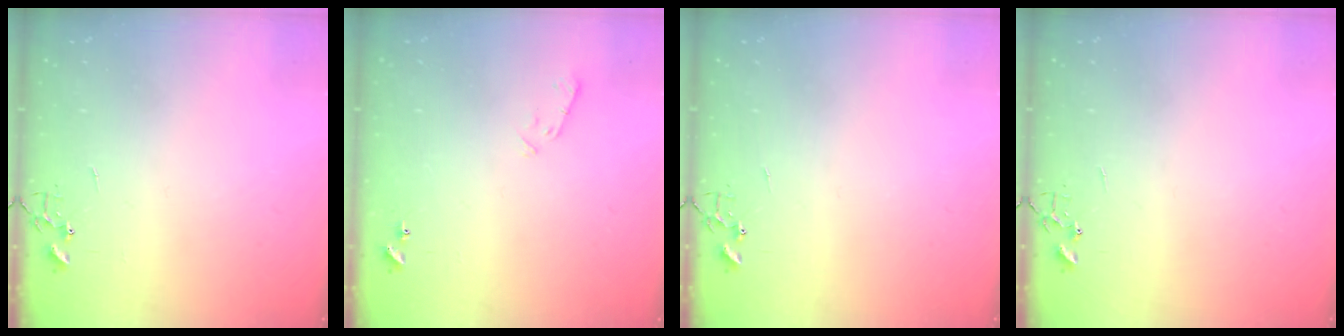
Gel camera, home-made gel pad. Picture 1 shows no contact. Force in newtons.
{"total": 4.5, "press": 4.5, "slide": 0.4}
{"total": 0.0}
{"total": 0.0}